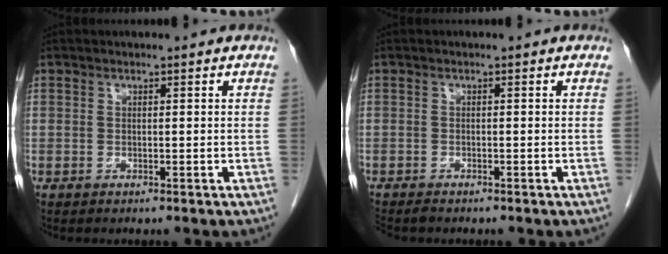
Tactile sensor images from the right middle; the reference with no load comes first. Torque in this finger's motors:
{"motor_torque": [0.04, 0.09, -0.03, -0.01]}